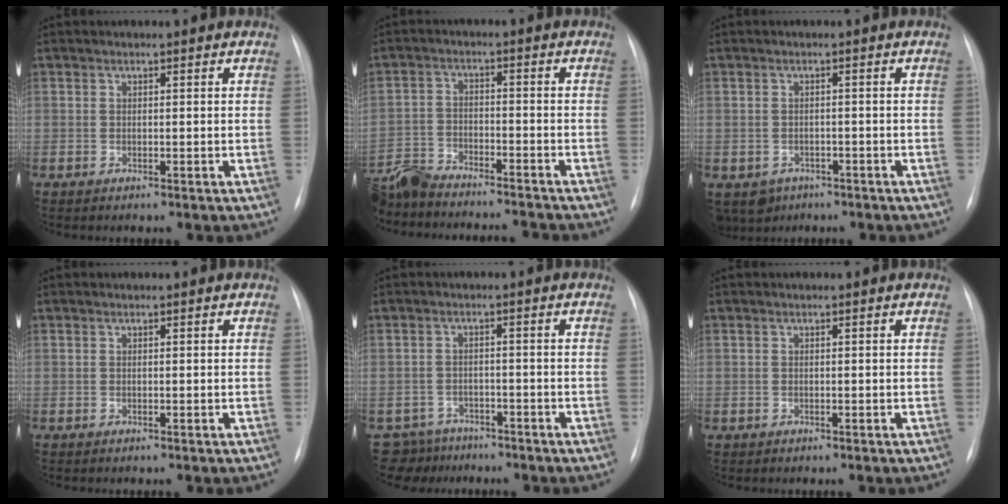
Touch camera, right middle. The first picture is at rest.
{"total": 14.3, "force": [-13.5, 2.1, 4.3], "torque": [-0.098, 0.007, -0.220]}
{"total": 4.5, "force": [-2.6, 3.6, 0.8], "torque": [-0.013, 0.004, -0.033]}
{"total": 0.0}
{"total": 5.6, "force": [-4.7, 3.0, -0.7], "torque": [0.018, 0.012, -0.074]}
{"total": 0.0}